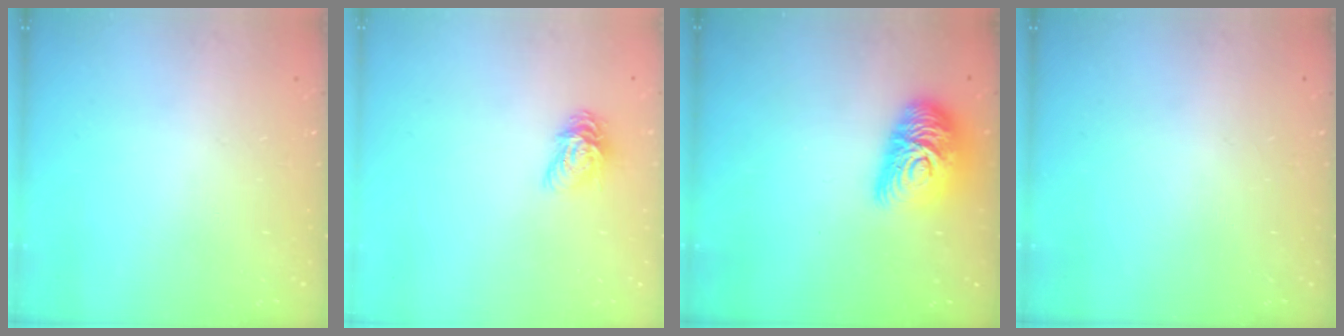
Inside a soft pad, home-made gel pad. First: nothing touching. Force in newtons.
{"total": 8.2, "press": 8.2, "slide": 0.3}
{"total": 14.3, "press": 14.2, "slide": 0.9}
{"total": 0.0}